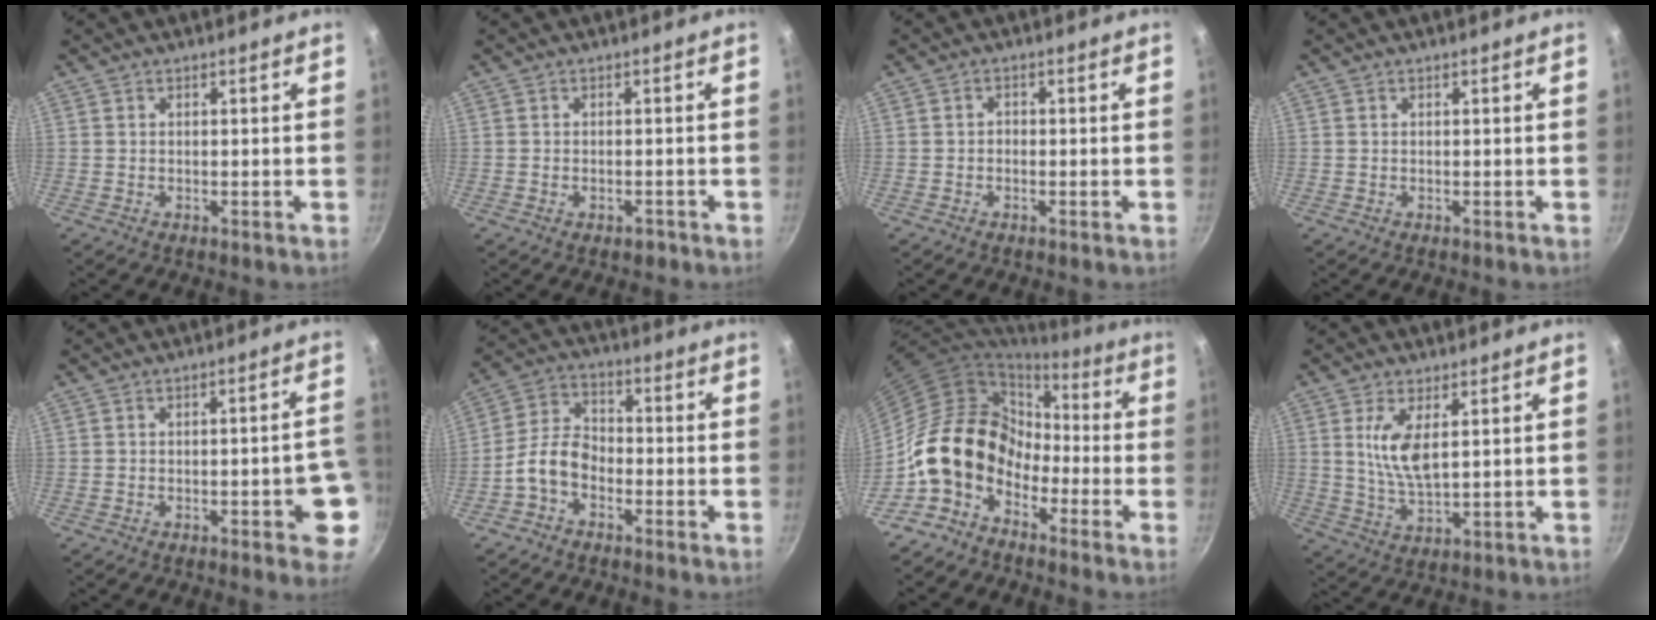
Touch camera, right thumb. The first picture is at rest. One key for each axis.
{"total": 1.6, "fx": -1.0, "fy": 0.9, "fz": 0.9, "tx": -0.013, "ty": 0.008, "tz": -0.013}
{"total": 1.1, "fx": -0.5, "fy": 0.8, "fz": 0.4, "tx": -0.006, "ty": 0.005, "tz": -0.010}
{"total": 0.0}
{"total": 7.9, "fx": -2.5, "fy": 2.8, "fz": 6.9, "tx": -0.053, "ty": 0.029, "tz": -0.027}
{"total": 7.5, "fx": -3.4, "fy": 4.8, "fz": 4.6, "tx": -0.078, "ty": 0.044, "tz": -0.080}
{"total": 12.3, "fx": -5.0, "fy": 9.2, "fz": 6.6, "tx": -0.062, "ty": 0.047, "tz": -0.102}
{"total": 7.7, "fx": 2.1, "fy": 3.2, "fz": 6.7, "tx": -0.126, "ty": -0.017, "tz": 0.046}